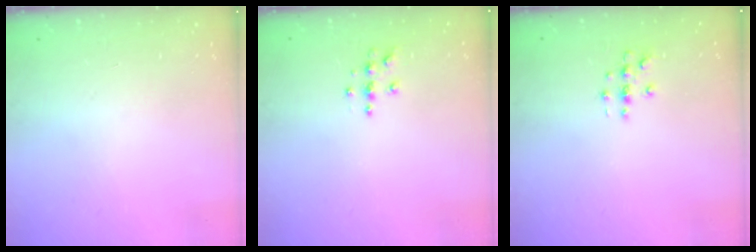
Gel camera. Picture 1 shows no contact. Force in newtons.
{"total": 4.0, "press": 3.9, "slide": 0.4}
{"total": 2.7, "press": 2.7, "slide": 0.3}